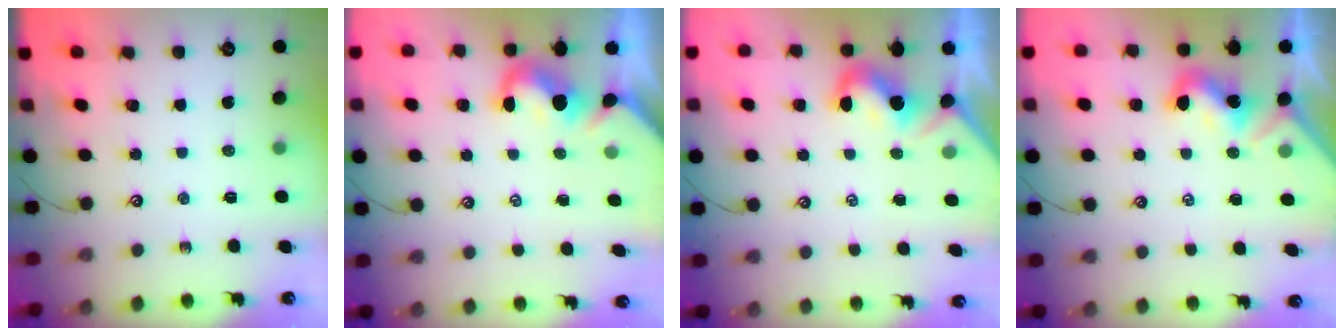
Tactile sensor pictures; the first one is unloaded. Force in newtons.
{"total": 0.0}
{"total": 2.1, "press": 2.0, "slide": 0.6}
{"total": 1.8, "press": 1.8, "slide": 0.1}